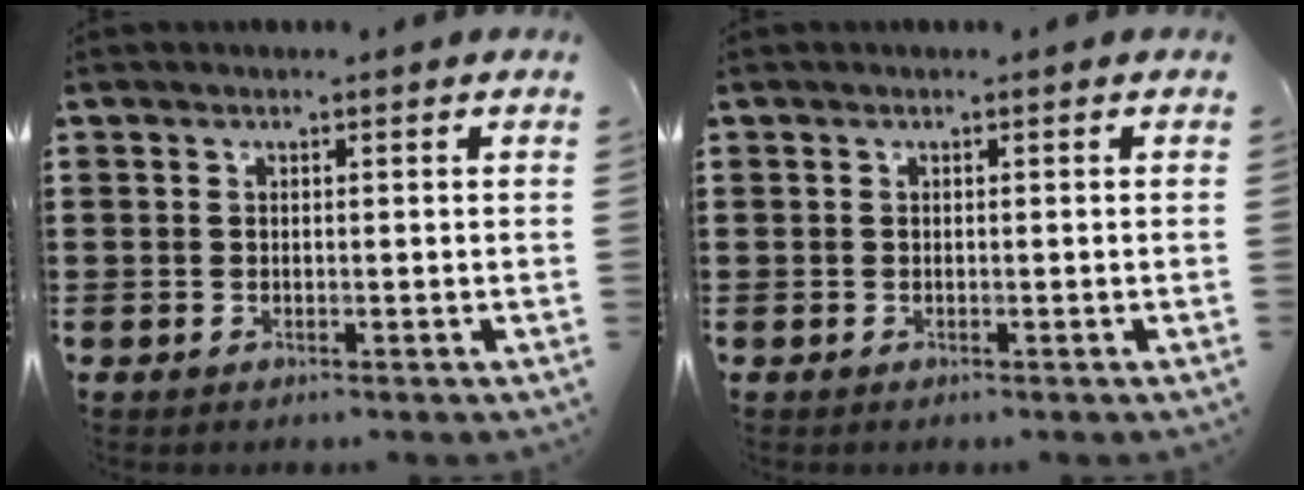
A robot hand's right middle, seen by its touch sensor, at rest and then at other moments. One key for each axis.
{"total": 0.0}